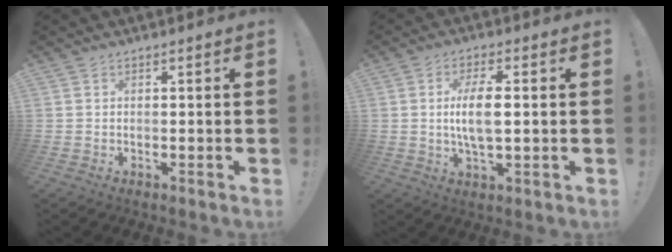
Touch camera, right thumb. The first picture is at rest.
{"total": 8.7, "force": [0.4, 3.0, 8.1], "torque": [-0.154, -0.004, 0.000]}